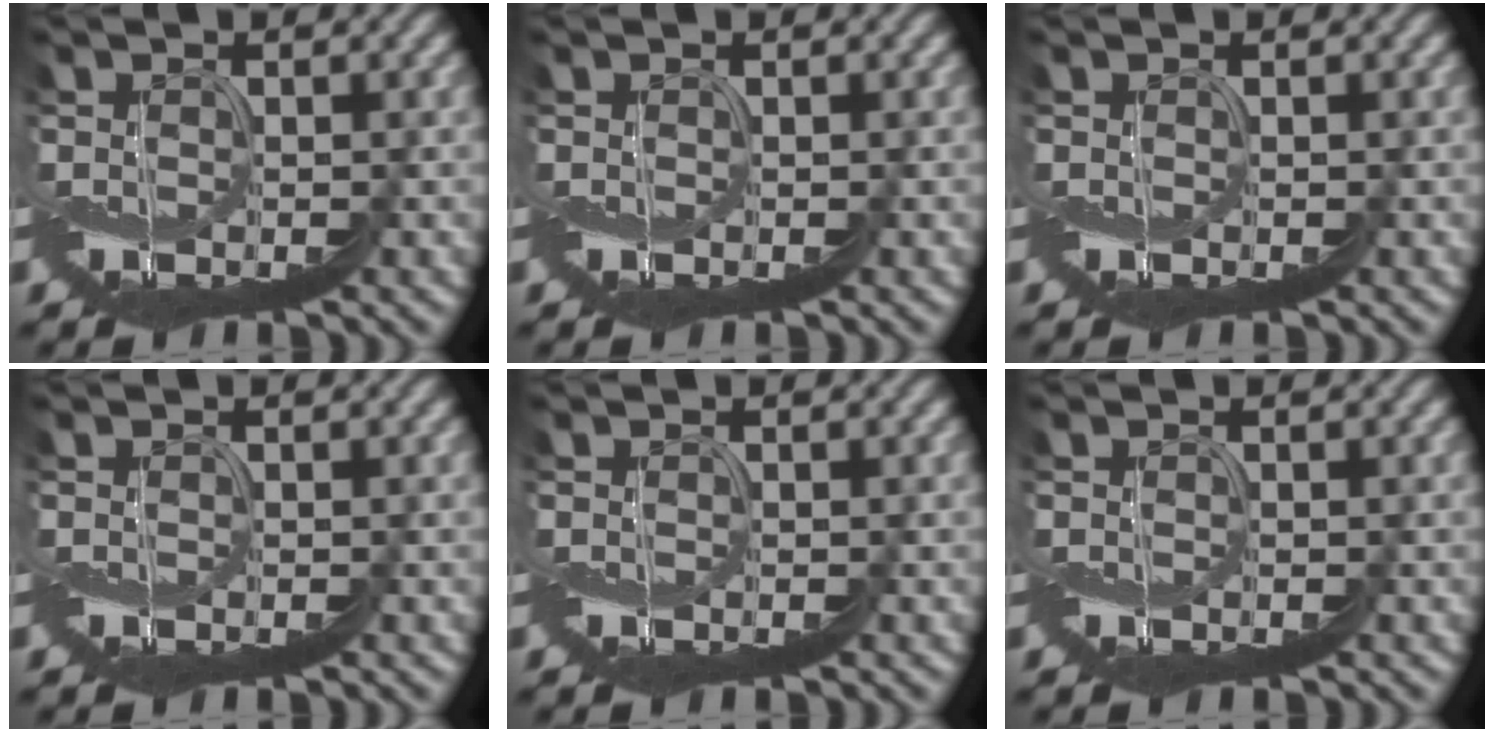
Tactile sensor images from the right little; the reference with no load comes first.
{"total": 0.0}
{"total": 0.0}
{"total": 0.0}
{"total": 0.0}
{"total": 0.0}